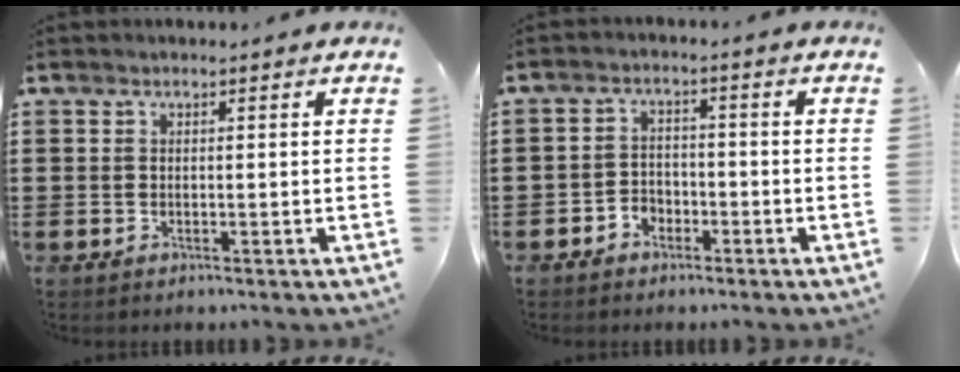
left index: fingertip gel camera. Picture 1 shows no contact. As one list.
[{"total": 2.7, "force": [-2.1, 1.7, 0.4], "torque": [-0.015, 0.005, -0.045]}]